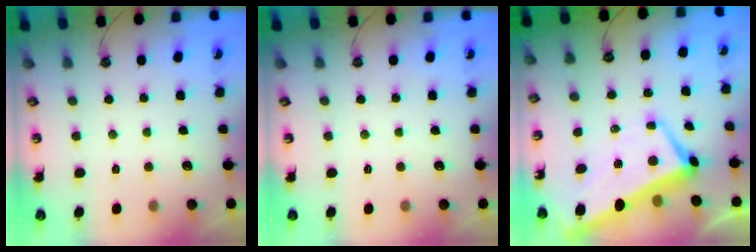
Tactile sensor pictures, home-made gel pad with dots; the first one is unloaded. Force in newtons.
{"total": 0.0}
{"total": 1.8, "press": 1.1, "slide": 1.3}